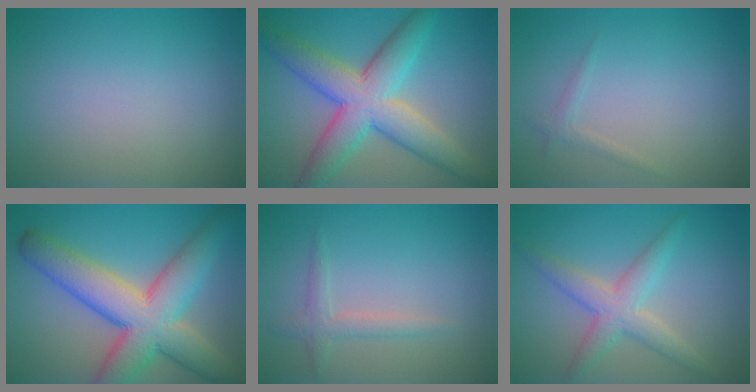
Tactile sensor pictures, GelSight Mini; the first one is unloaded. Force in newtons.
{"total": 8.5, "press": 8.5, "slide": 0.4}
{"total": 0.9, "press": 0.9, "slide": 0.0}
{"total": 10.7, "press": 10.7, "slide": 0.6}
{"total": 1.7, "press": 1.7, "slide": 0.1}
{"total": 3.9, "press": 3.9, "slide": 0.2}